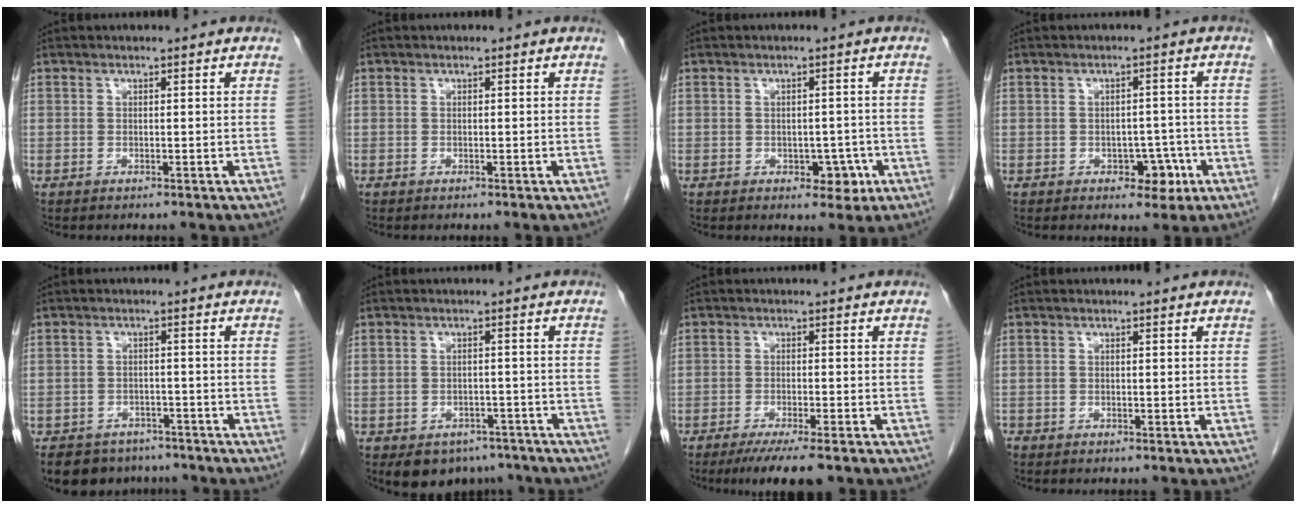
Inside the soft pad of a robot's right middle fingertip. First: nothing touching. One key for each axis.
{"total": 0.0}
{"total": 3.3, "fx": -1.2, "fy": 2.1, "fz": 2.3, "tx": -0.020, "ty": 0.004, "tz": -0.009}
{"total": 4.0, "fx": -1.8, "fy": 2.4, "fz": 2.6, "tx": -0.024, "ty": 0.007, "tz": -0.018}
{"total": 9.4, "fx": -7.6, "fy": 5.3, "fz": 2.0, "tx": -0.028, "ty": 0.004, "tz": -0.099}
{"total": 7.2, "fx": -5.3, "fy": 4.6, "fz": 1.9, "tx": -0.018, "ty": 0.011, "tz": -0.068}
{"total": 7.7, "fx": -5.8, "fy": 0.9, "fz": 5.0, "tx": -0.069, "ty": -0.015, "tz": -0.087}
{"total": 1.1, "fx": -0.8, "fy": 0.6, "fz": 0.2, "tx": -0.010, "ty": 0.000, "tz": -0.016}